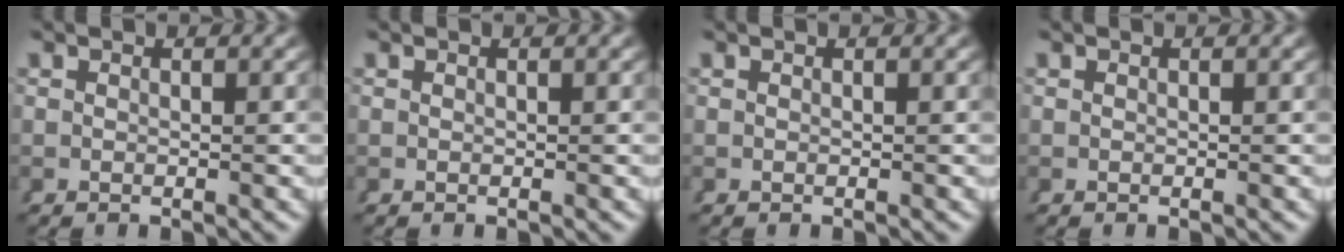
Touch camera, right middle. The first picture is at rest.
{"total": 0.0}
{"total": 0.0}
{"total": 0.0}